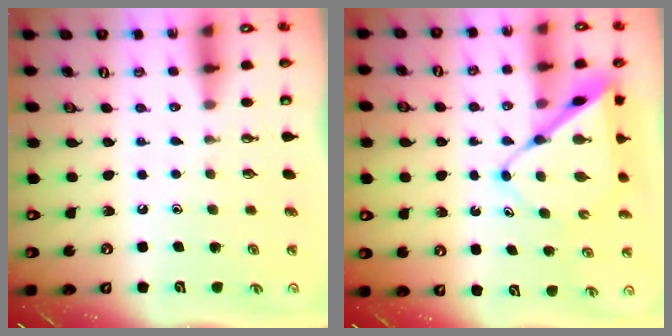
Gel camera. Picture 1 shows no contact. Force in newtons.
{"total": 10.1, "press": 10.1, "slide": 0.8}